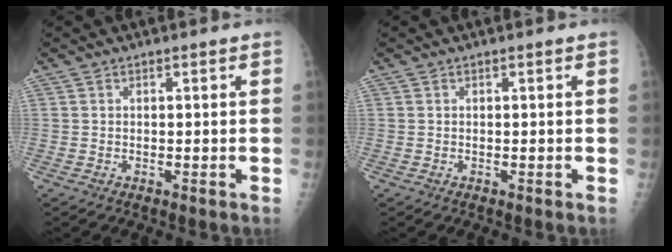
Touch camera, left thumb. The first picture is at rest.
{"total": 0.0}